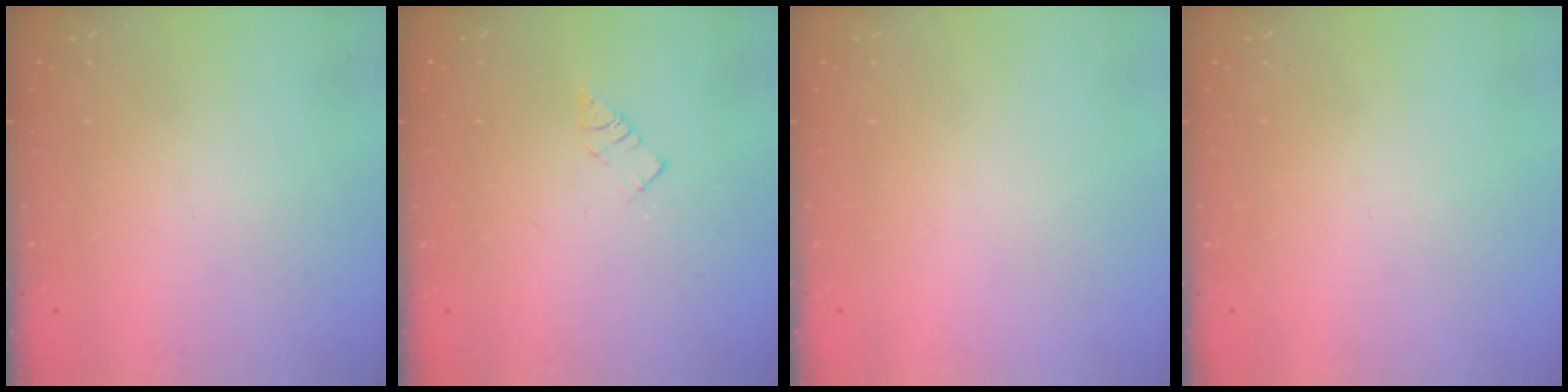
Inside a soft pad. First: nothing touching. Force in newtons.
{"total": 4.0, "press": 4.0, "slide": 0.0}
{"total": 1.6, "press": 1.6, "slide": 0.1}
{"total": 0.0}